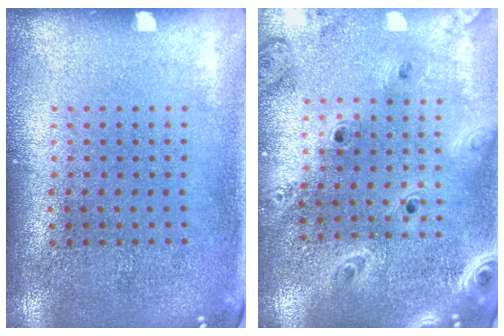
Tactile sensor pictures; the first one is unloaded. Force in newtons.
{"total": 2.5, "press": 2.2, "slide": 1.2}